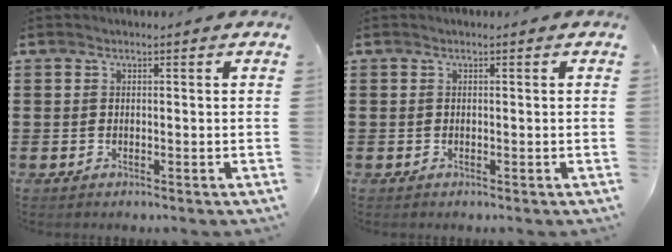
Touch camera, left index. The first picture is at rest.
{"total": 0.0}